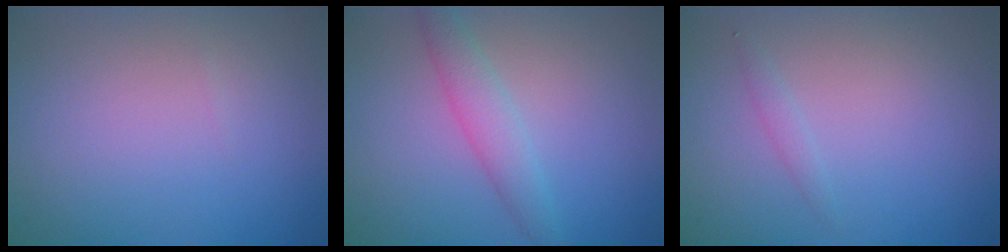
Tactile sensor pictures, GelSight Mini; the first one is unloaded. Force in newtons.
{"total": 2.7, "press": 2.7, "slide": 0.1}
{"total": 0.8, "press": 0.8, "slide": 0.0}